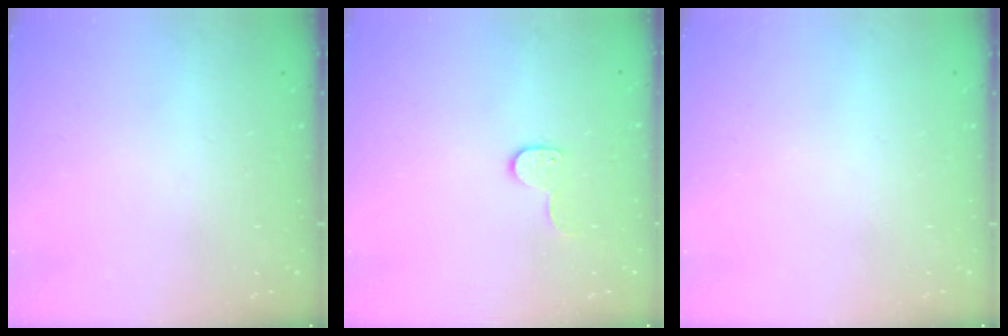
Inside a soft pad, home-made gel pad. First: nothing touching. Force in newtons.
{"total": 5.9, "press": 5.9, "slide": 0.5}
{"total": 0.0}